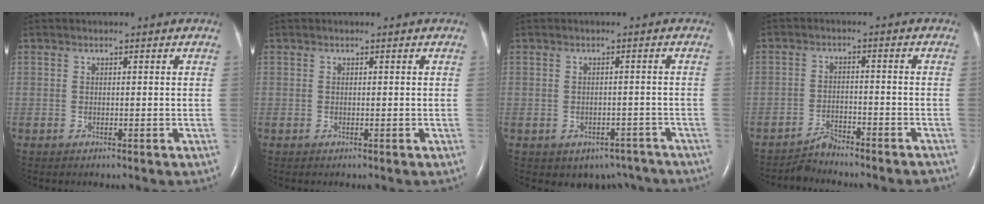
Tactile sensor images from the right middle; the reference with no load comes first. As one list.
[{"total": 0.0}, {"total": 6.0, "force": [-4.5, 3.8, 1.0], "torque": [-0.002, 0.019, -0.050]}, {"total": 4.4, "force": [-4.4, 0.4, 0.1], "torque": [0.003, -0.002, -0.071]}]